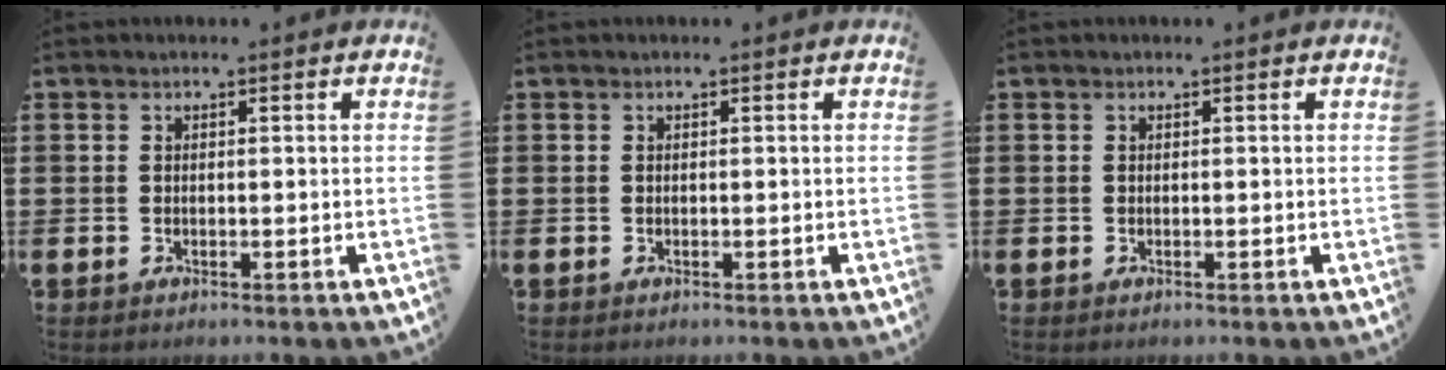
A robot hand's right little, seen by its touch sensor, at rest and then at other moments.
{"total": 0.0}
{"total": 0.0}